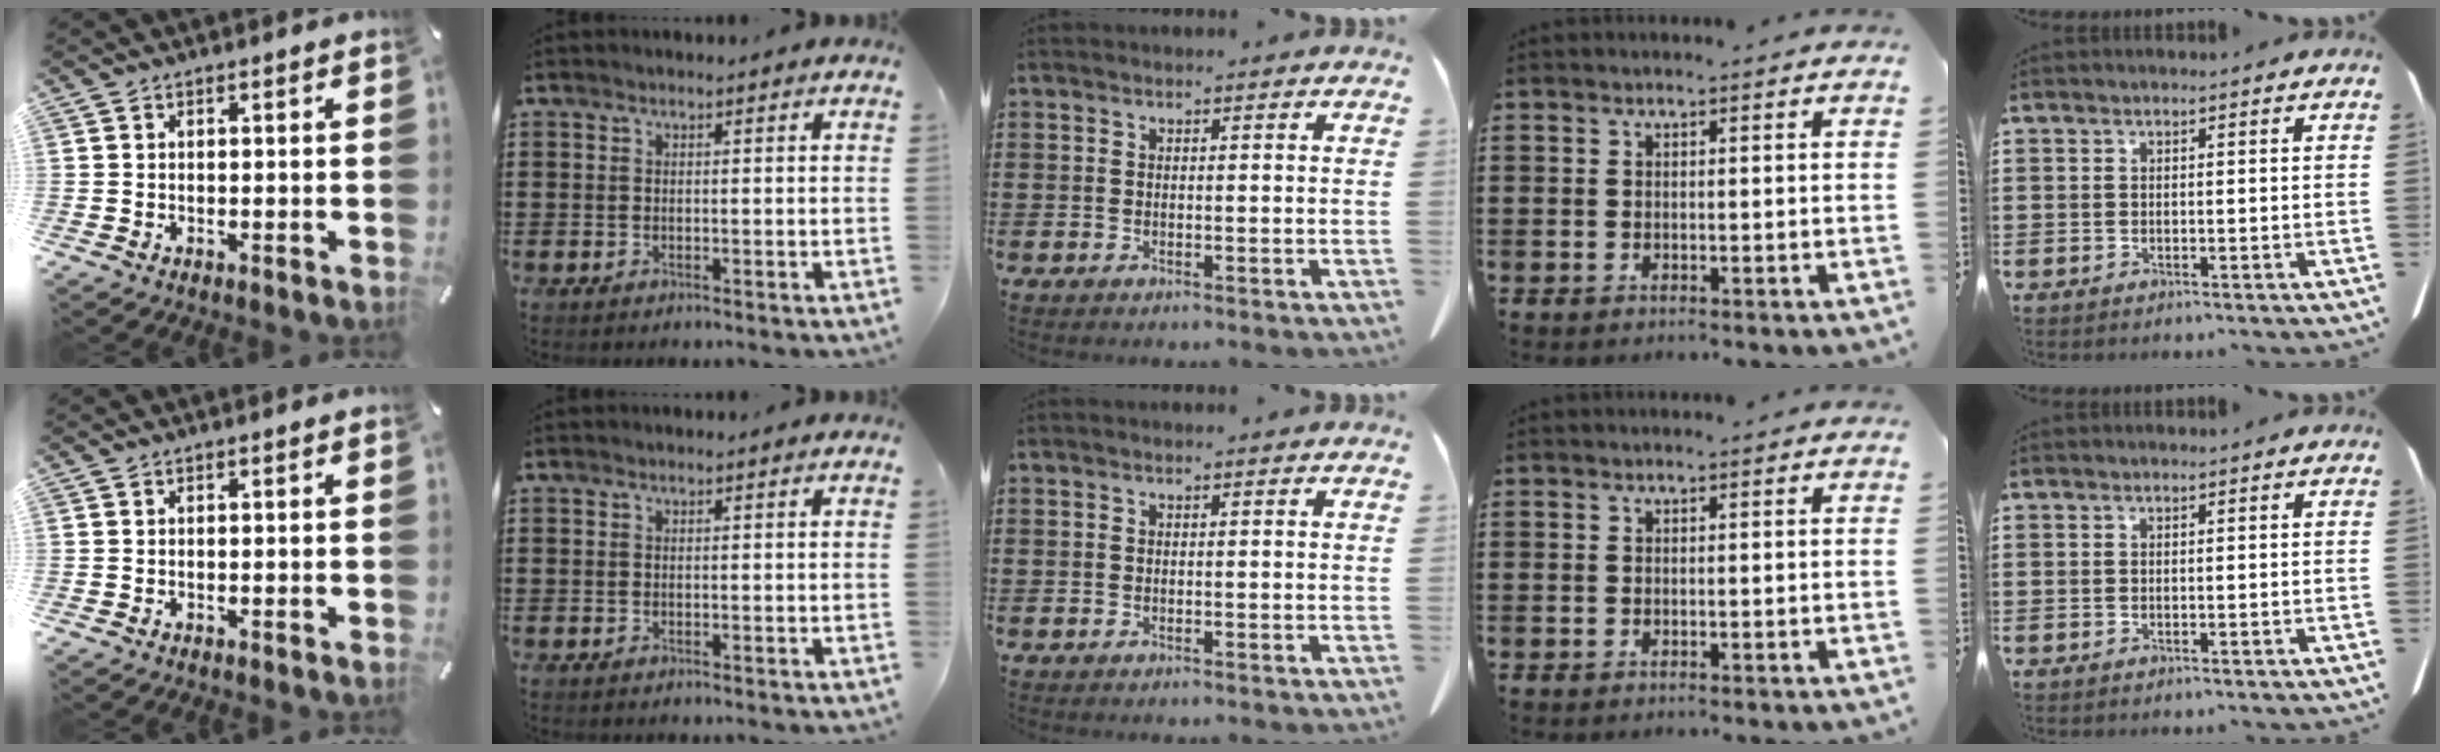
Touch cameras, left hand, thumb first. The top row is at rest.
{}